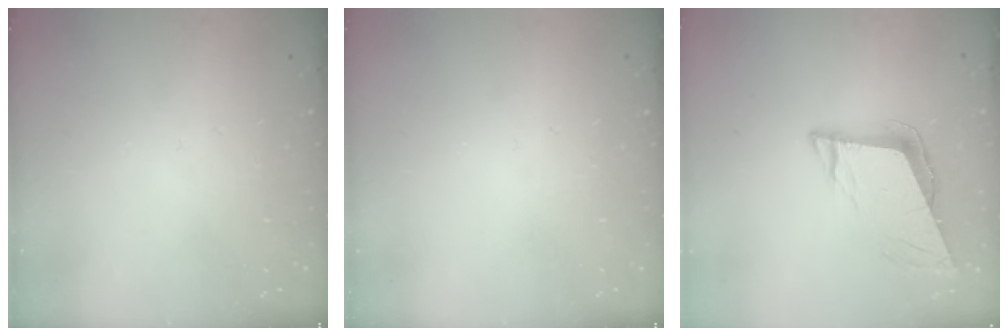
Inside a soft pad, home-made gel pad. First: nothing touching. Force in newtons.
{"total": 0.0}
{"total": 8.9, "press": 8.4, "slide": 2.7}